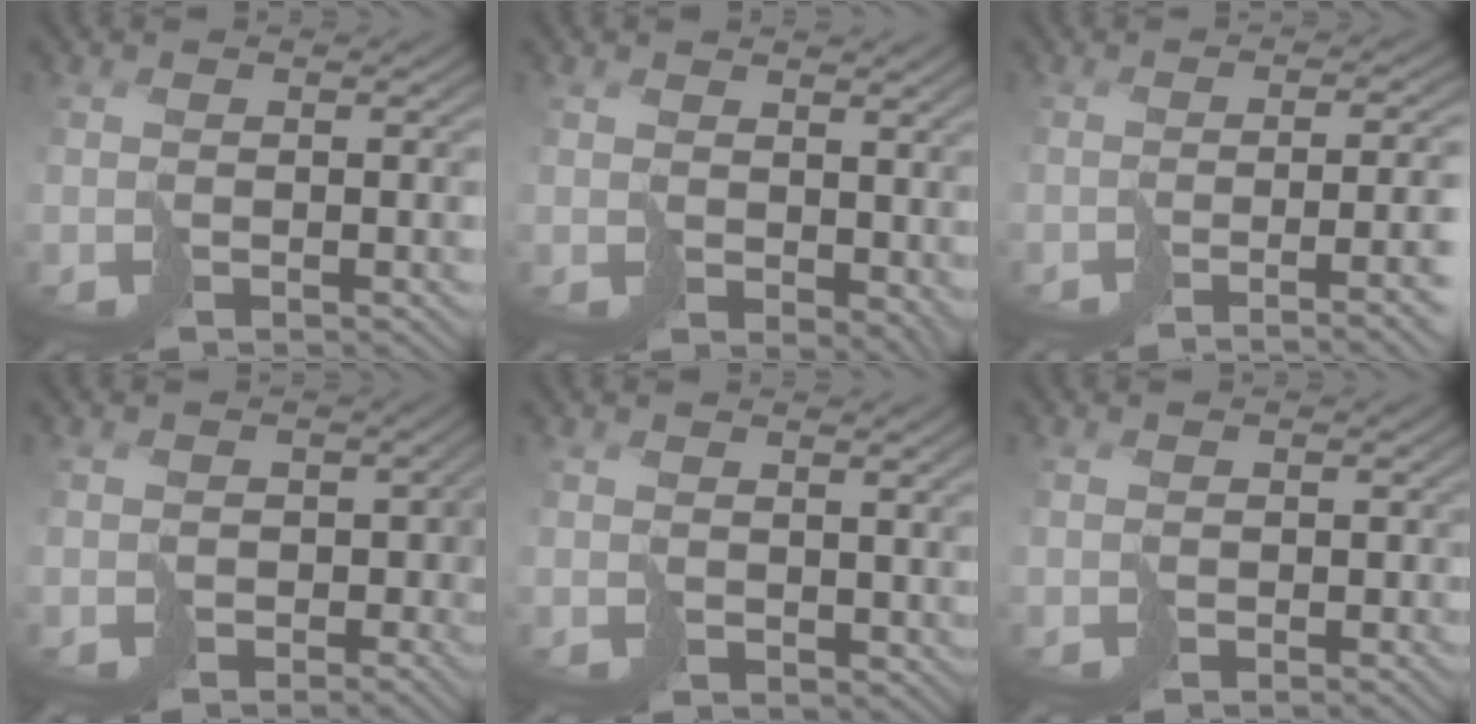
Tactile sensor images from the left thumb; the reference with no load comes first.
{"total": 5.1, "force": [1.4, 3.7, 3.3], "torque": [-0.071, -0.019, 0.035]}
{"total": 9.2, "force": [-3.1, 2.6, 8.3], "torque": [-0.094, -0.009, -0.045]}
{"total": 4.1, "force": [-1.4, 3.5, 1.6], "torque": [-0.032, -0.005, -0.030]}
{"total": 2.1, "force": [1.2, 1.5, 0.8], "torque": [-0.025, -0.002, 0.021]}
{"total": 1.2, "force": [-0.4, 1.2, 0.1], "torque": [-0.006, -0.004, -0.014]}